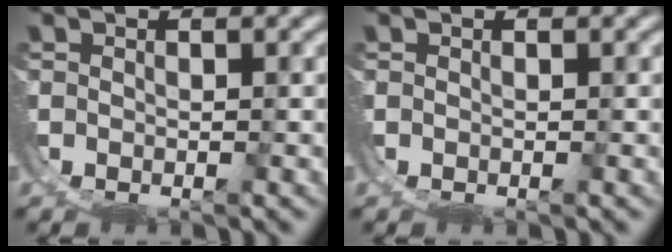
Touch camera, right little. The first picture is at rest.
{"total": 0.0}